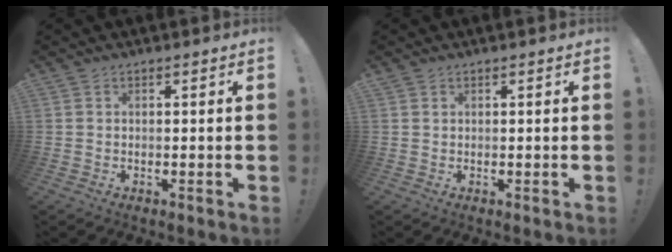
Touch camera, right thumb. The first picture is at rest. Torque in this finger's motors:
{"motor_torque": [-0.13, -0.04, -0.23, 0.13, 0.00]}